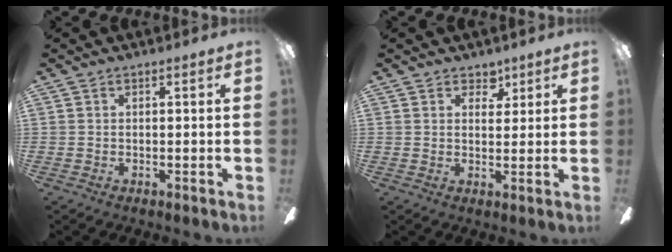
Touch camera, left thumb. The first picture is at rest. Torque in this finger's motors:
{"motor_torque": [0.10, -0.10, -0.42, -0.03, -0.03]}